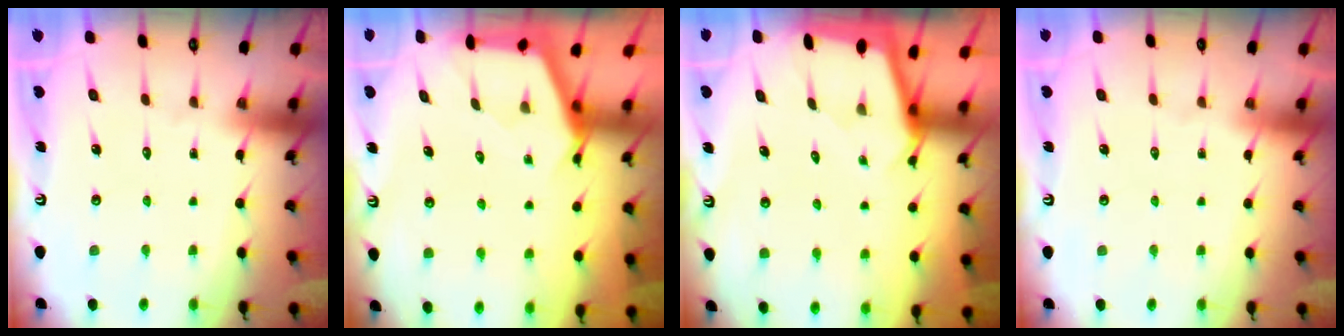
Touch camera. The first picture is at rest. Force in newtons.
{"total": 2.7, "press": 2.7, "slide": 0.4}
{"total": 1.7, "press": 1.7, "slide": 0.2}
{"total": 0.6, "press": 0.6, "slide": 0.2}